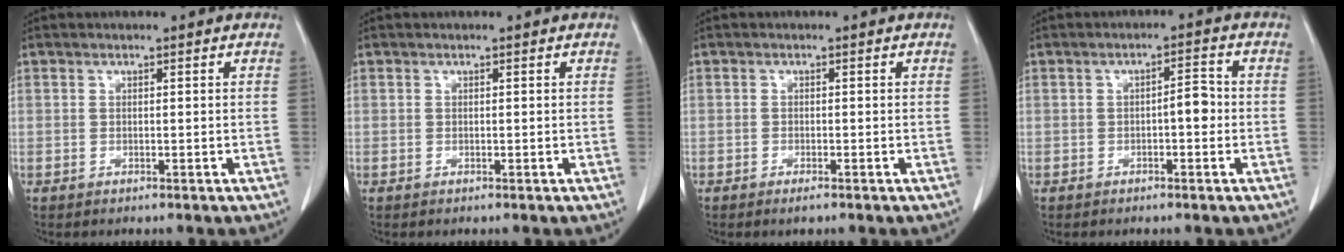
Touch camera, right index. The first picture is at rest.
{"total": 0.0}
{"total": 1.2, "force": [-0.9, 0.1, 0.8], "torque": [-0.015, -0.003, -0.012]}
{"total": 2.9, "force": [-0.5, 0.8, 2.7], "torque": [-0.036, 0.009, -0.008]}